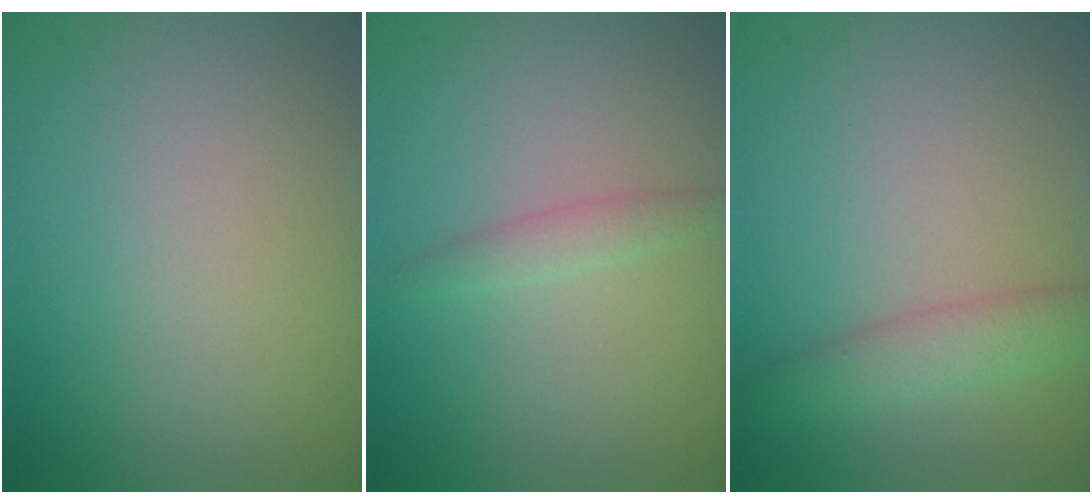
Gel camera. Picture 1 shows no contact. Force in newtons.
{"total": 1.5, "press": 1.5, "slide": 0.0}
{"total": 2.9, "press": 2.9, "slide": 0.1}